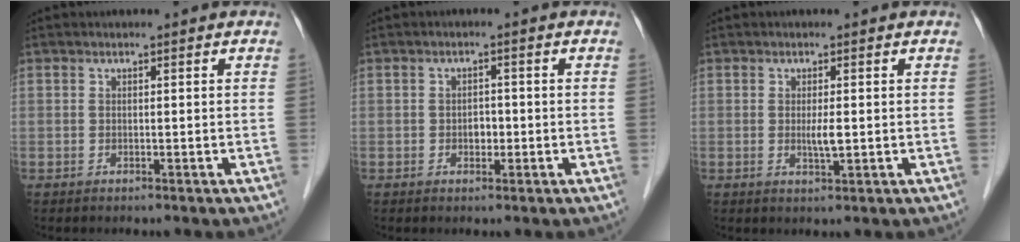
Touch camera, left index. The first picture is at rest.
{"total": 1.8, "force": [-0.5, 1.2, 1.2], "torque": [-0.018, 0.004, -0.006]}
{"total": 2.1, "force": [0.0, 0.3, 2.0], "torque": [-0.041, -0.004, 0.001]}